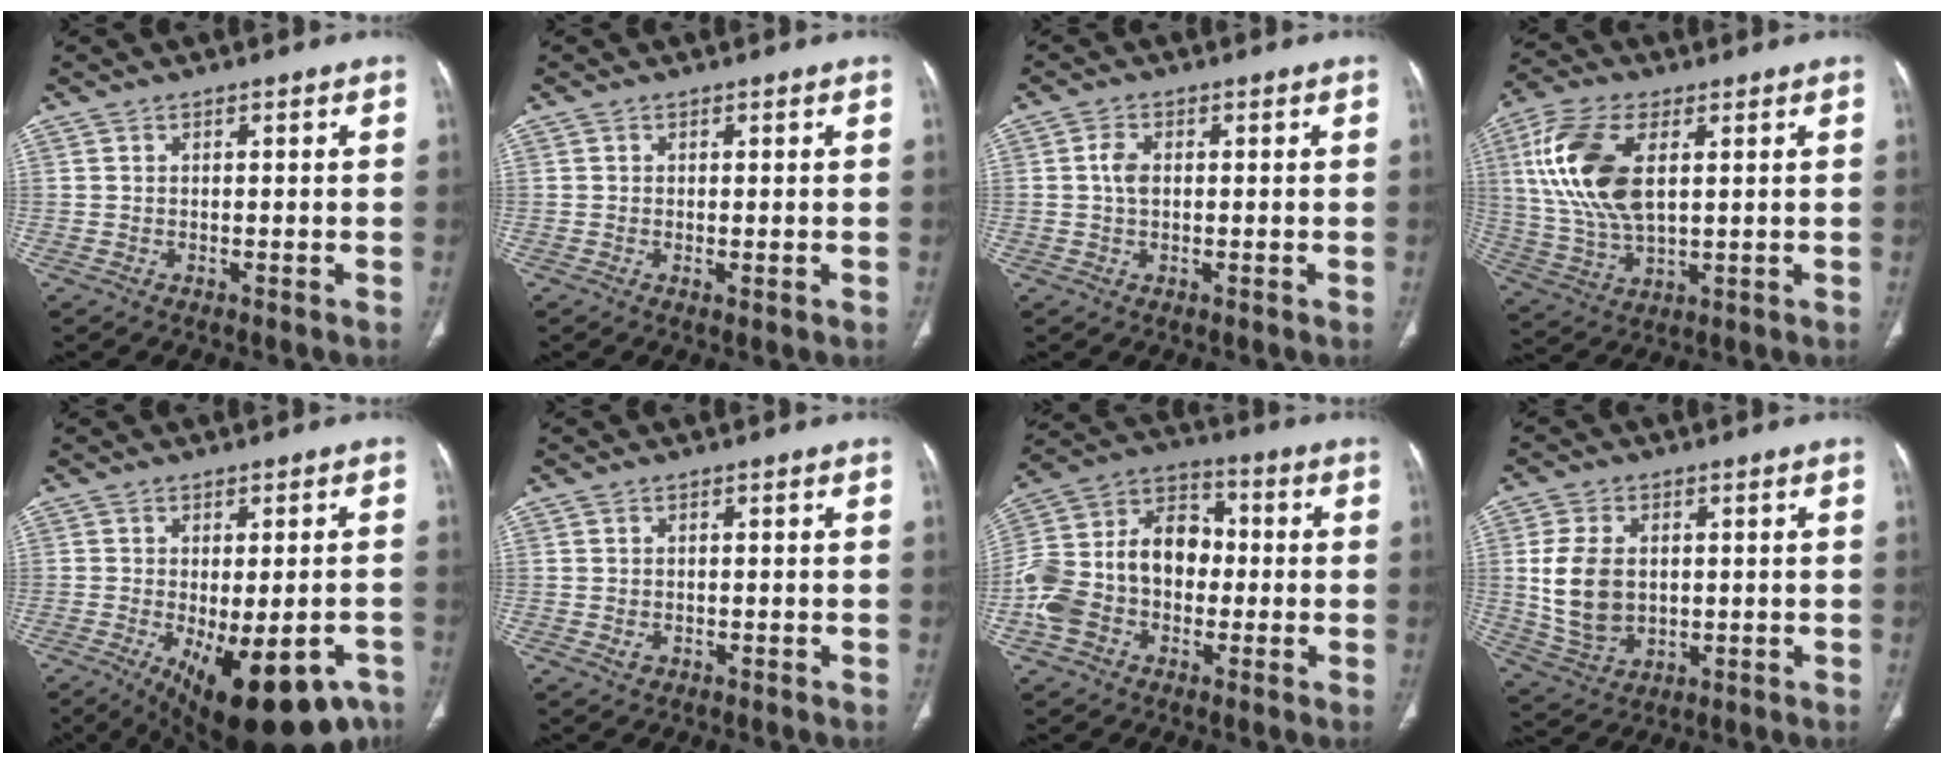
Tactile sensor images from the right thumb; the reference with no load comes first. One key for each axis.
{"total": 0.9, "fx": -0.2, "fy": 0.3, "fz": 0.8, "tx": -0.018, "ty": -0.004, "tz": -0.002}
{"total": 2.8, "fx": 0.2, "fy": 1.8, "fz": 2.2, "tx": -0.041, "ty": 0.003, "tz": 0.000}
{"total": 15.8, "fx": 3.8, "fy": 8.1, "fz": 13.1, "tx": -0.276, "ty": -0.003, "tz": 0.078}
{"total": 18.7, "fx": -9.6, "fy": 7.8, "fz": 14.1, "tx": -0.150, "ty": -0.002, "tz": -0.118}
{"total": 1.4, "fx": -0.4, "fy": 1.1, "fz": 0.7, "tx": -0.012, "ty": 0.003, "tz": -0.002}
{"total": 18.3, "fx": -2.4, "fy": 13.4, "fz": 12.2, "tx": -0.227, "ty": 0.051, "tz": -0.044}
{"total": 11.2, "fx": 0.8, "fy": 7.8, "fz": 8.0, "tx": -0.148, "ty": -0.007, "tz": 0.029}